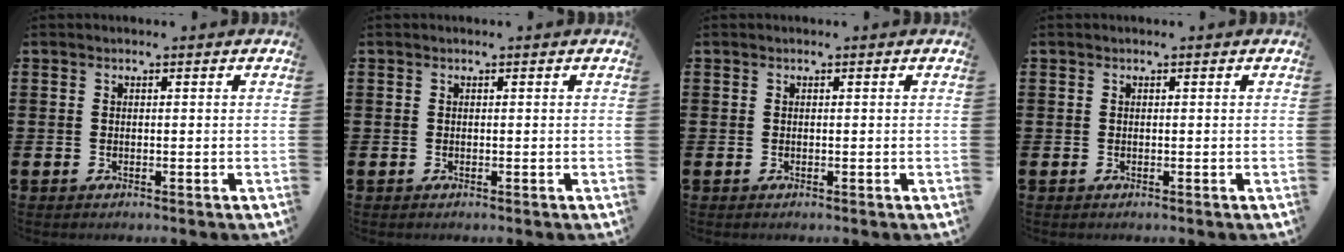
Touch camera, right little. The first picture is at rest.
{"total": 0.0}
{"total": 0.0}
{"total": 0.0}